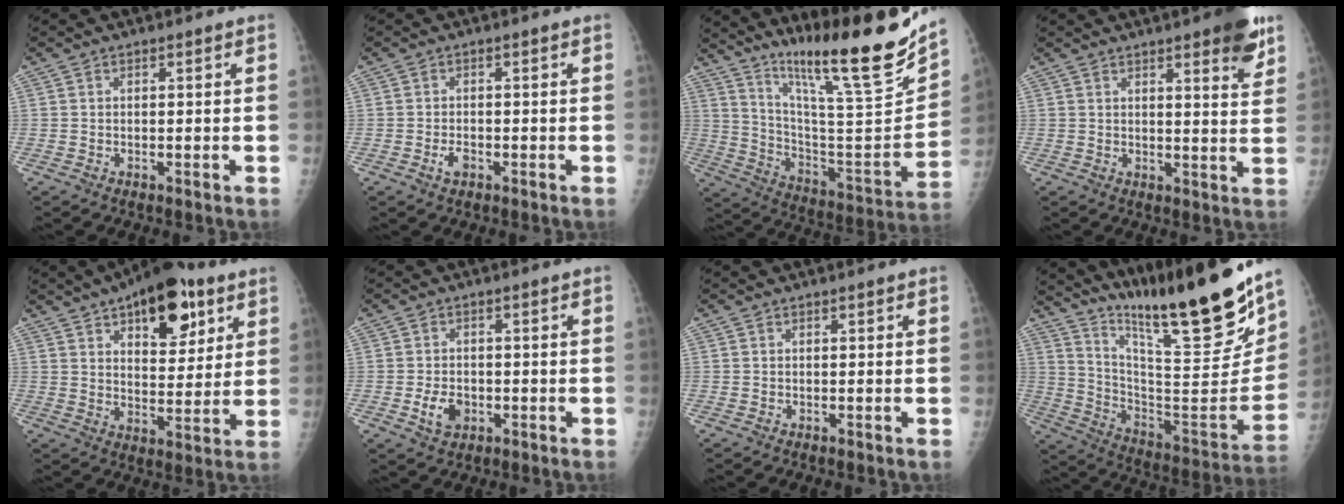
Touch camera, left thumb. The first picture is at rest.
{"total": 2.0, "force": [-0.9, 1.2, 1.3], "torque": [-0.024, 0.003, -0.016]}
{"total": 24.7, "force": [19.1, 1.7, 15.5], "torque": [-0.220, -0.121, 0.314]}
{"total": 8.2, "force": [5.0, 1.7, 6.3], "torque": [-0.068, -0.025, 0.061]}
{"total": 17.1, "force": [8.9, 8.3, 12.0], "torque": [-0.124, -0.031, 0.132]}
{"total": 4.4, "force": [-1.3, 3.3, 2.7], "torque": [-0.039, 0.002, -0.018]}
{"total": 0.0}
{"total": 26.5, "force": [20.0, 2.5, 17.2], "torque": [-0.252, -0.124, 0.332]}